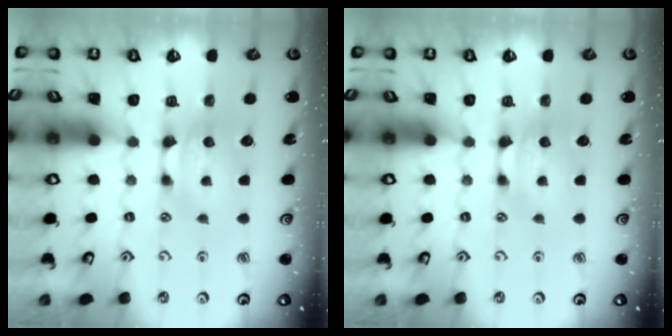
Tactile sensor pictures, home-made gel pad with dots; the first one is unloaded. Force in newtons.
{"total": 0.0}